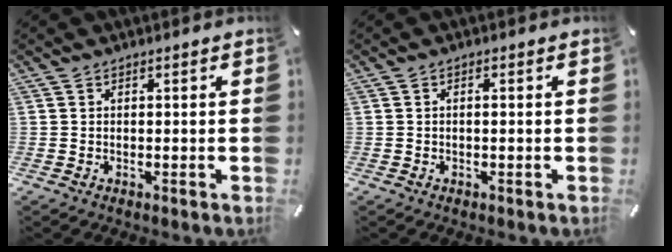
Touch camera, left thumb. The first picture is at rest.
{"total": 0.9, "force": [-0.2, 0.2, 0.9], "torque": [-0.017, -0.001, -0.004]}